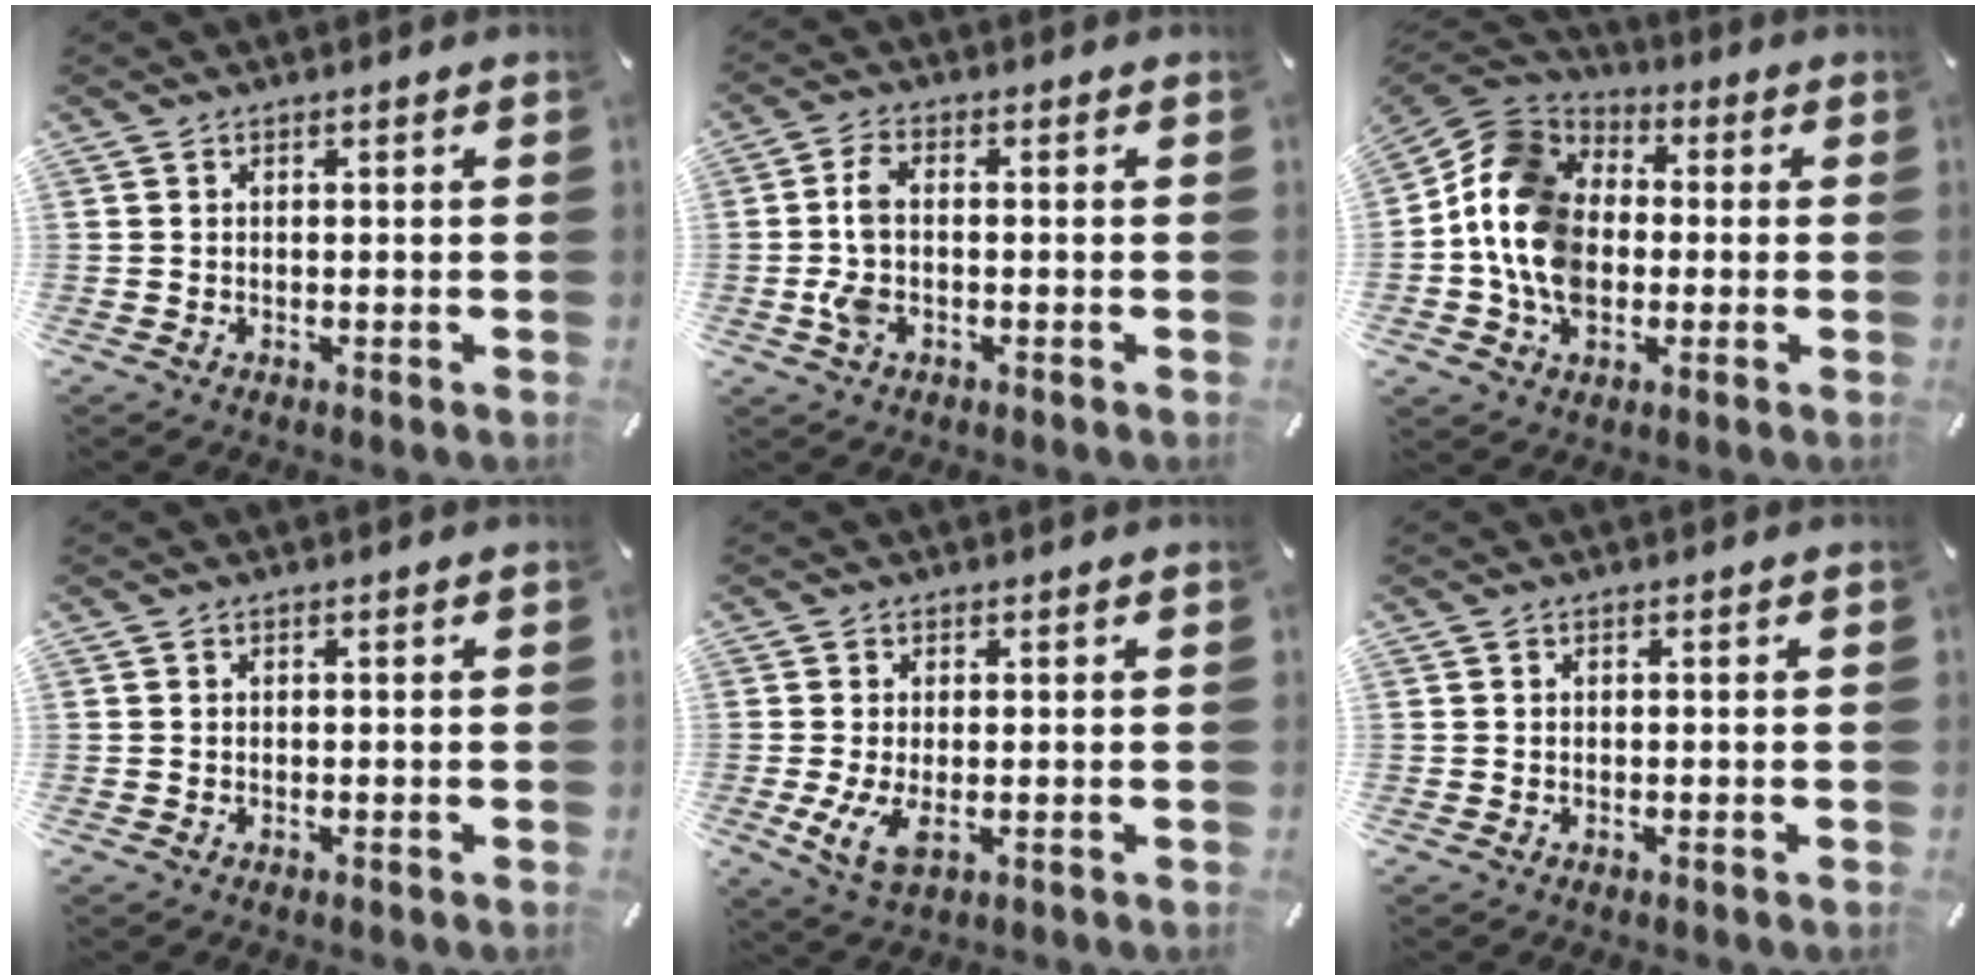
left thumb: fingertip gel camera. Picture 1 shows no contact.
{"total": 5.3, "force": [-0.9, 2.7, 4.5], "torque": [-0.105, 0.002, -0.020]}
{"total": 14.7, "force": [-3.0, 11.8, 8.2], "torque": [-0.200, 0.032, -0.059]}
{"total": 0.0}
{"total": 5.8, "force": [-0.6, 2.6, 5.2], "torque": [-0.113, -0.015, -0.012]}
{"total": 0.0}